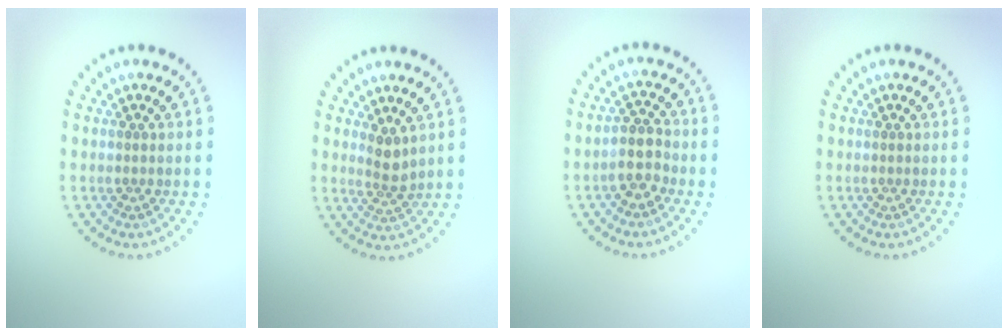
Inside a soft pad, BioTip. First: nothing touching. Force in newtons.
{"total": 2.0, "press": 1.6, "slide": 1.2}
{"total": 2.6, "press": 2.3, "slide": 1.2}
{"total": 0.0}